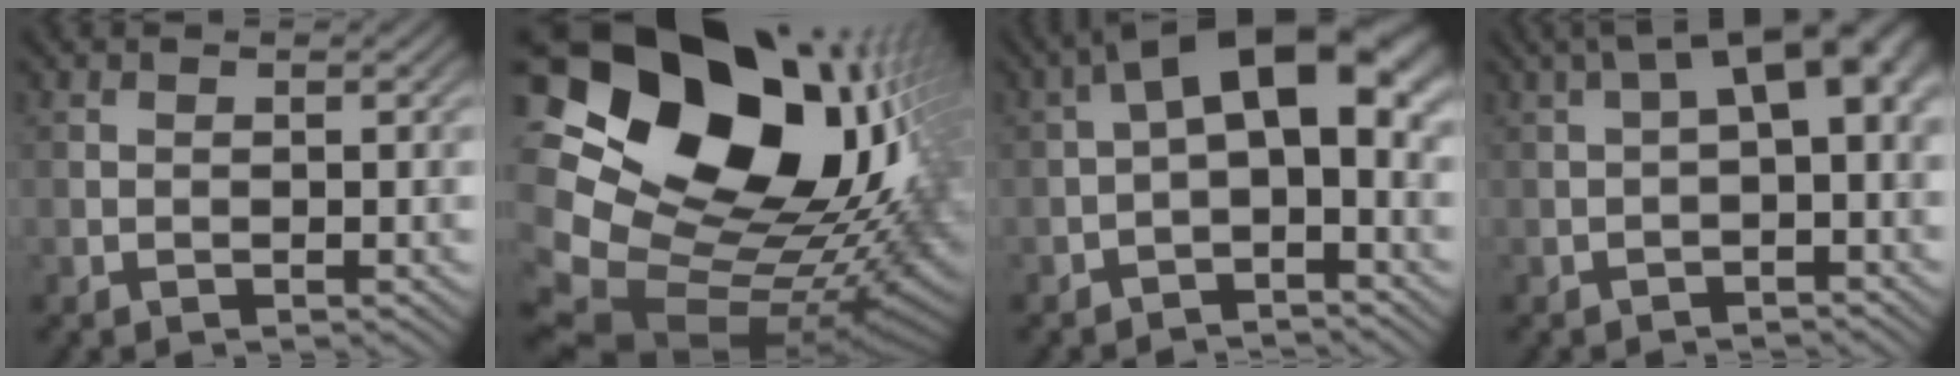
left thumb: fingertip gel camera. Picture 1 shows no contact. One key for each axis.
{"total": 21.9, "fx": 6.5, "fy": 16.4, "fz": 13.0, "tx": -0.299, "ty": 0.010, "tz": 0.140}
{"total": 10.3, "fx": -0.1, "fy": 4.7, "fz": 9.2, "tx": -0.147, "ty": 0.028, "tz": -0.015}
{"total": 7.2, "fx": 0.5, "fy": 2.8, "fz": 6.7, "tx": -0.094, "ty": 0.020, "tz": 0.002}